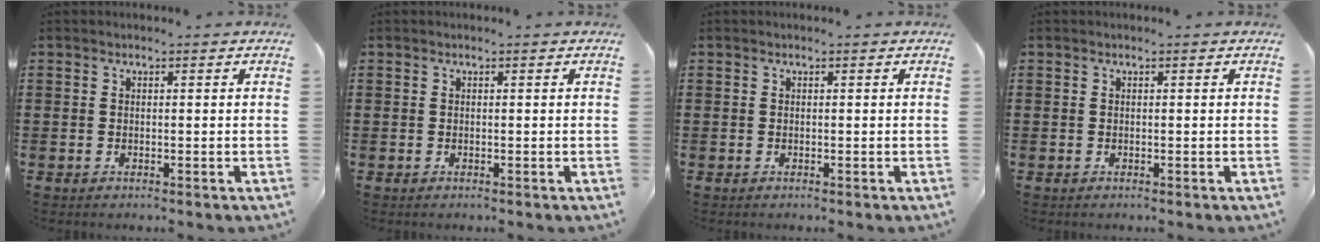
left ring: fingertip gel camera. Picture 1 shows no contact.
{"total": 0.0}
{"total": 0.0}
{"total": 0.0}